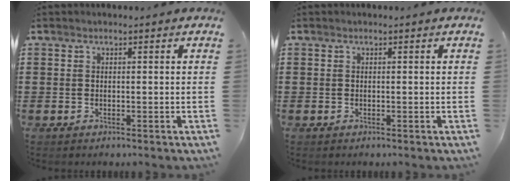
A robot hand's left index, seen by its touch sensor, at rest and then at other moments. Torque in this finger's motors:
{"motor_torque": [0.00, 0.00, 0.00, 0.00]}